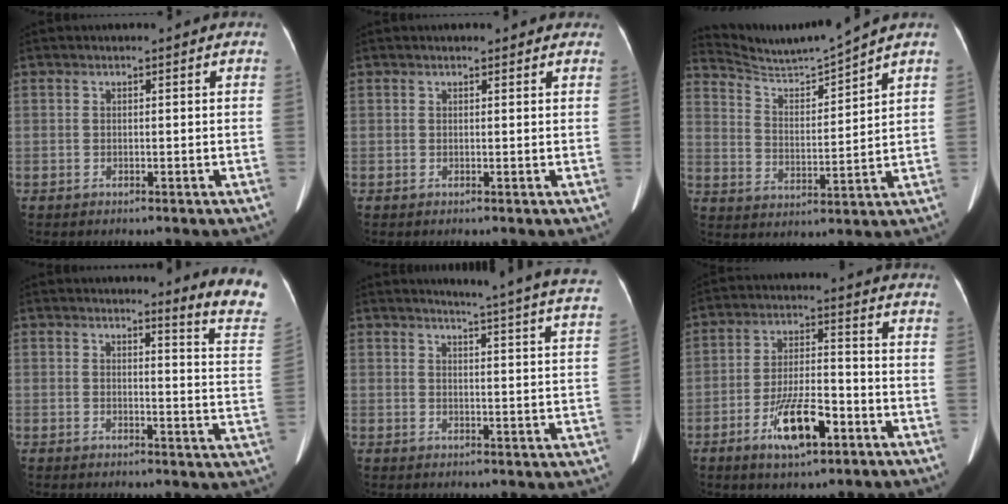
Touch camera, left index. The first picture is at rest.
{"total": 2.6, "force": [2.1, 0.9, 1.1], "torque": [-0.010, 0.016, 0.019]}
{"total": 8.2, "force": [7.8, -2.1, 1.0], "torque": [-0.036, -0.015, 0.159]}
{"total": 8.2, "force": [7.7, -0.8, 2.6], "torque": [-0.014, -0.080, 0.064]}
{"total": 19.0, "force": [18.0, -1.1, 6.0], "torque": [-0.081, -0.086, 0.194]}
{"total": 9.8, "force": [-4.9, 2.9, 7.9], "torque": [-0.153, -0.001, -0.083]}